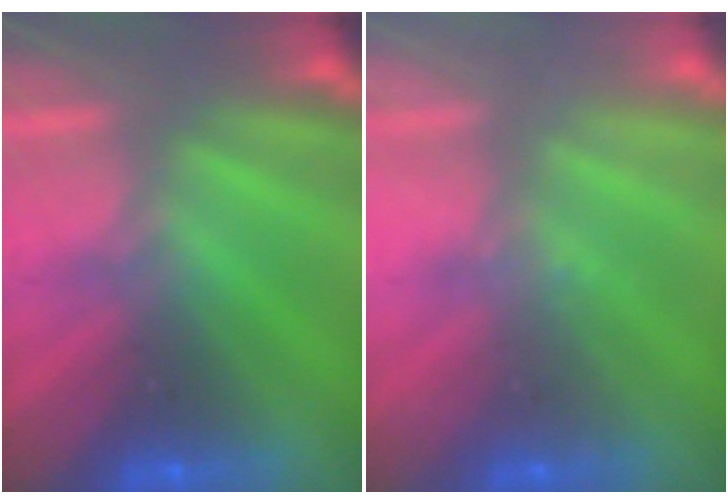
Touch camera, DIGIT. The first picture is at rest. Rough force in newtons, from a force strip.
{"total": 2.3}